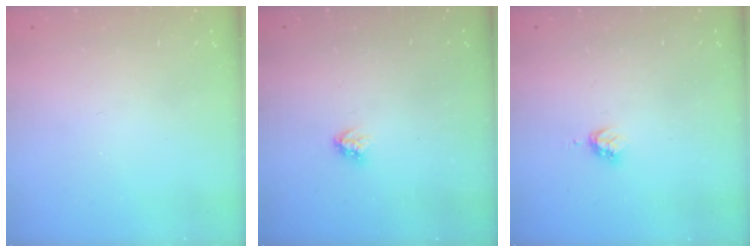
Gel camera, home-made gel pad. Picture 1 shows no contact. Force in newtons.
{"total": 3.0, "press": 2.9, "slide": 0.4}
{"total": 2.9, "press": 2.8, "slide": 0.4}